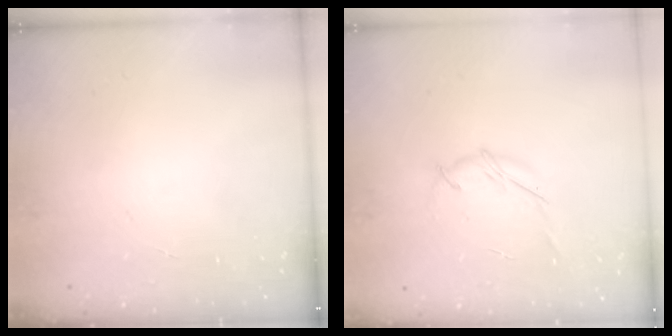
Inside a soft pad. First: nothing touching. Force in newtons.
{"total": 5.3, "press": 5.2, "slide": 0.9}